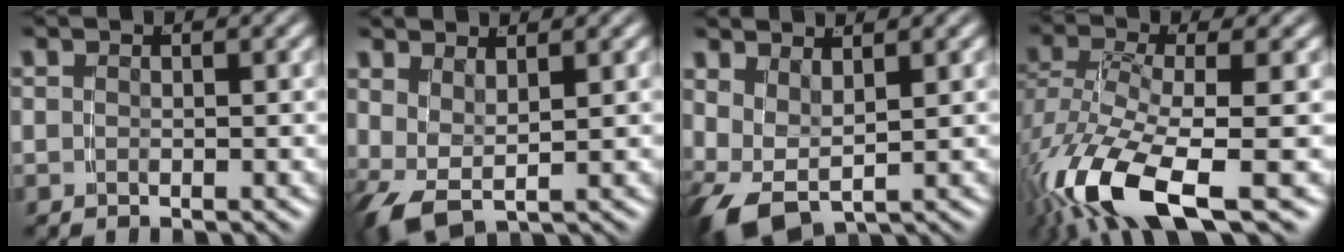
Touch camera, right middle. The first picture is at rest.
{"total": 5.3, "force": [-1.0, 4.0, 3.2], "torque": [-0.100, -0.032, -0.003]}
{"total": 6.5, "force": [-1.5, 5.3, 3.6], "torque": [-0.114, -0.035, -0.014]}
{"total": 8.0, "force": [-3.7, 2.9, 6.5], "torque": [-0.153, -0.044, -0.037]}